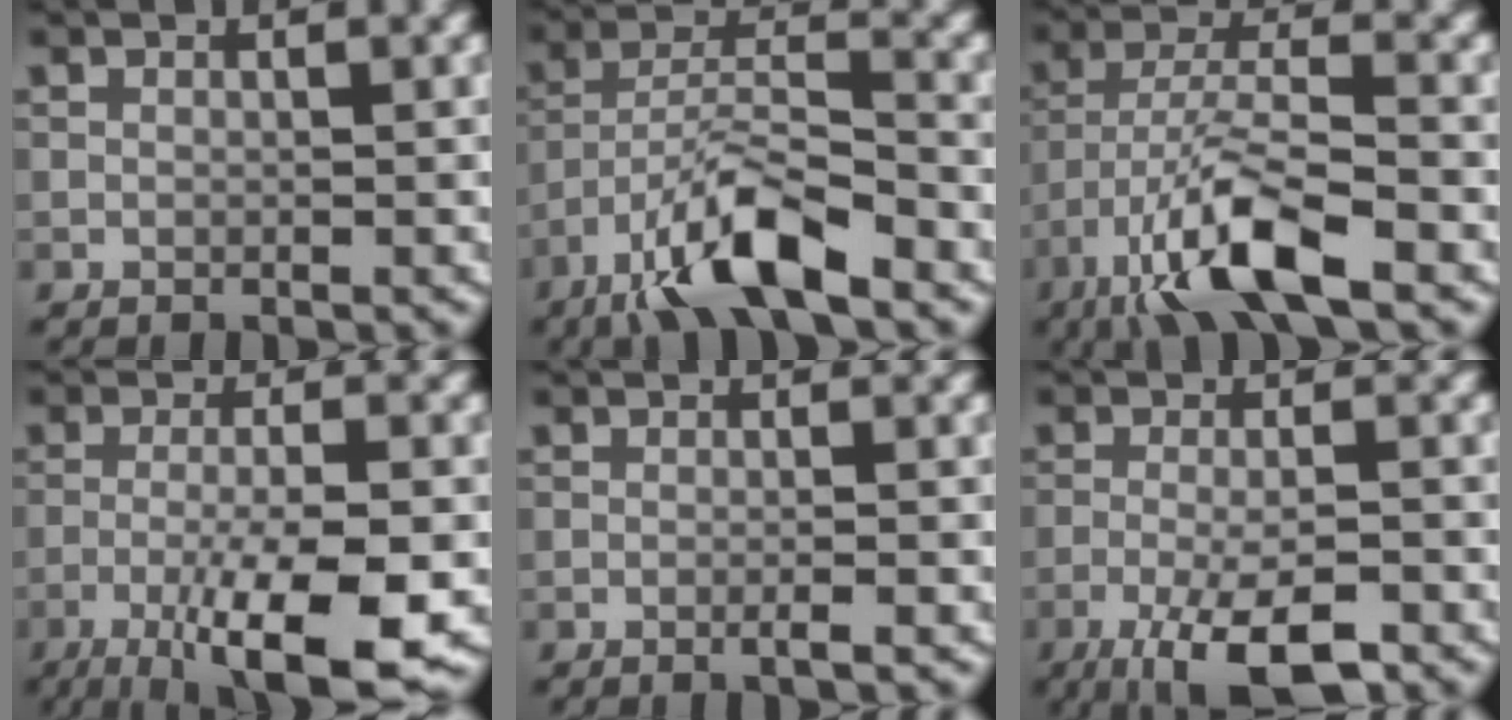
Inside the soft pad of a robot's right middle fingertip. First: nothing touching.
{"total": 8.2, "force": [-5.5, 1.9, 5.8], "torque": [-0.104, 0.007, -0.106]}
{"total": 9.1, "force": [-5.4, 2.1, 7.0], "torque": [-0.129, 0.005, -0.108]}
{"total": 10.2, "force": [-4.8, 2.4, 8.7], "torque": [-0.143, -0.010, -0.081]}
{"total": 1.4, "force": [-0.4, 0.3, 1.3], "torque": [-0.015, -0.003, -0.012]}
{"total": 6.8, "force": [-4.0, 1.8, 5.2], "torque": [-0.095, -0.003, -0.072]}